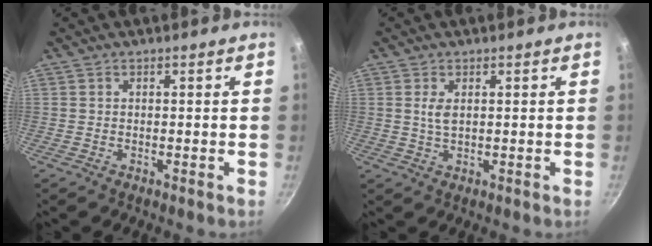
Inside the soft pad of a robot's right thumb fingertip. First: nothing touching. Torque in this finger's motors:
{"motor_torque": [-0.03, 0.20, 0.28, -0.21, 0.16]}